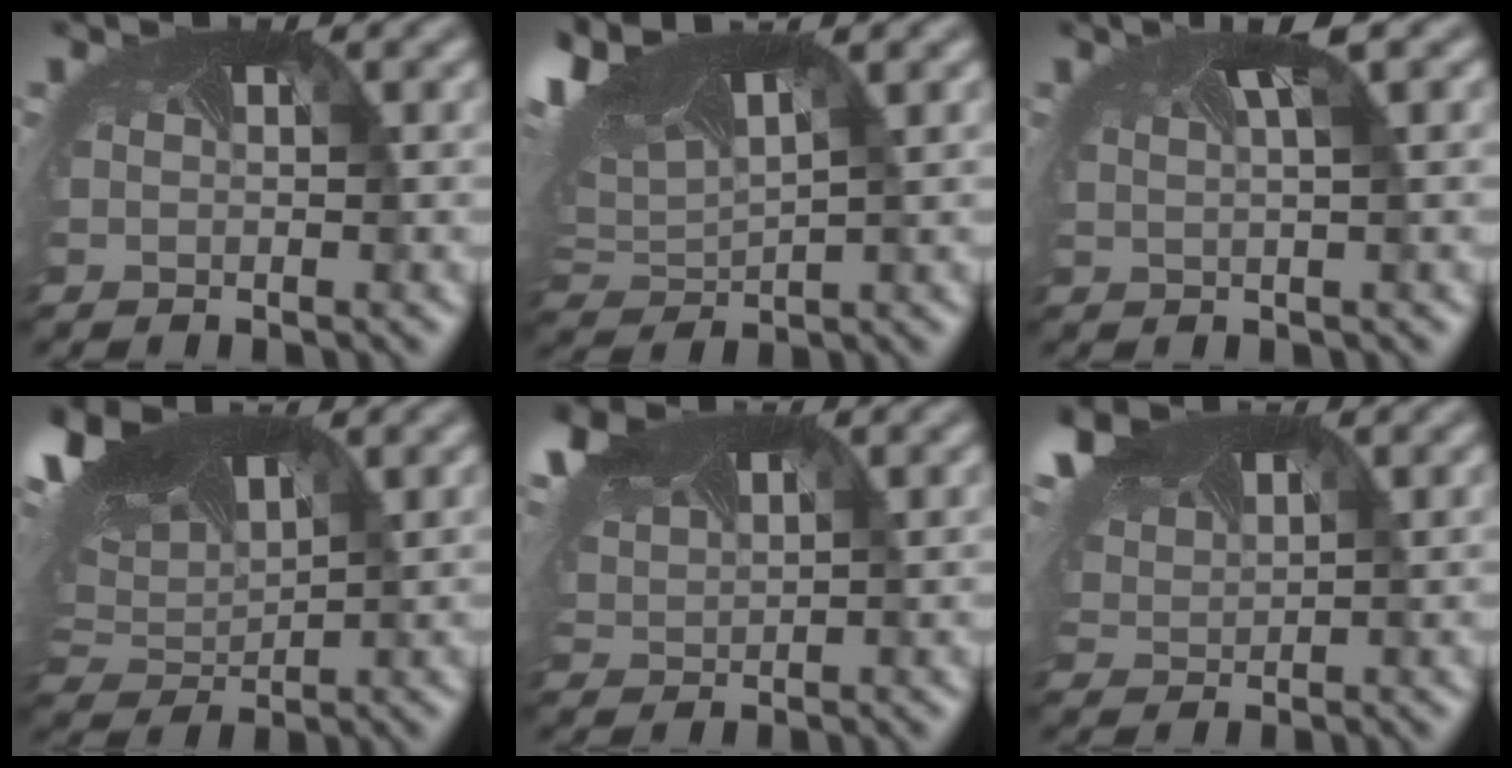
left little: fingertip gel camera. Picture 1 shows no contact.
{"total": 11.1, "force": [4.5, 5.1, 8.7], "torque": [-0.186, 0.022, 0.081]}
{"total": 2.5, "force": [1.3, 0.2, 2.1], "torque": [-0.044, 0.003, 0.021]}
{"total": 10.3, "force": [5.5, 5.0, 7.2], "torque": [-0.154, 0.024, 0.092]}
{"total": 5.4, "force": [3.7, 2.7, 2.8], "torque": [-0.087, 0.013, 0.072]}
{"total": 6.9, "force": [5.0, 3.1, 3.6], "torque": [-0.101, 0.022, 0.089]}